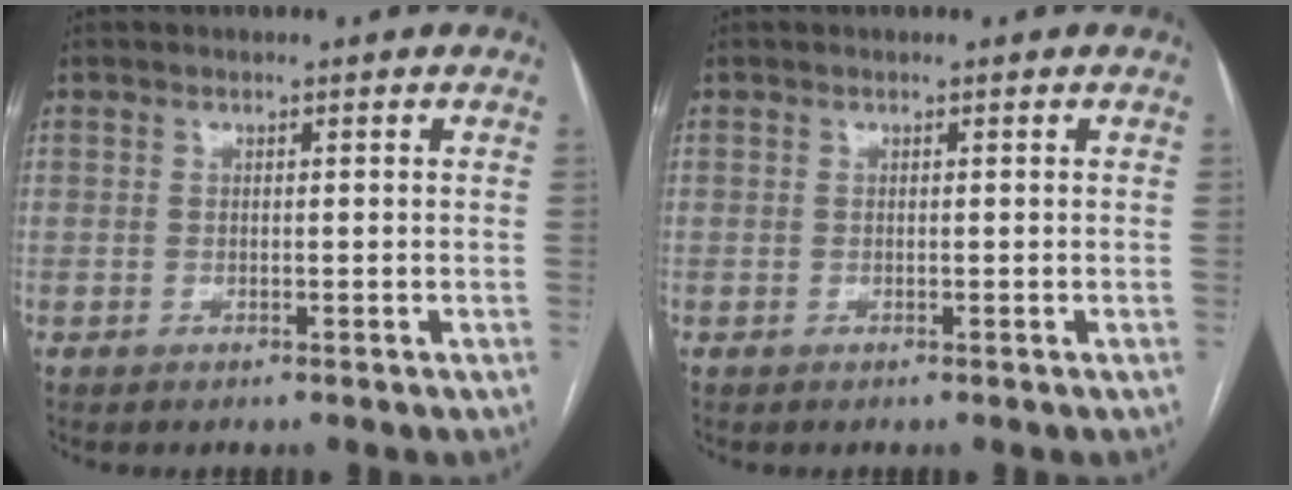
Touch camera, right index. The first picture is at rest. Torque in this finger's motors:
{"motor_torque": [0.00, 0.00, 0.00, 0.00]}